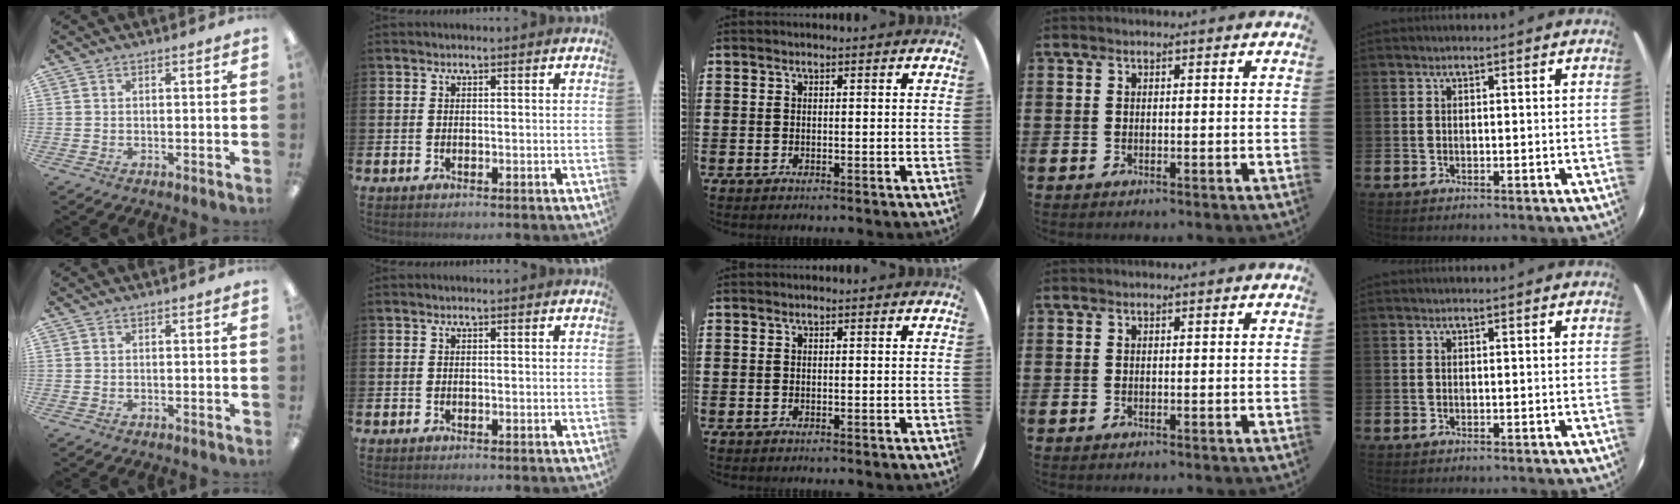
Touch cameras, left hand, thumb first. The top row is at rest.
{}